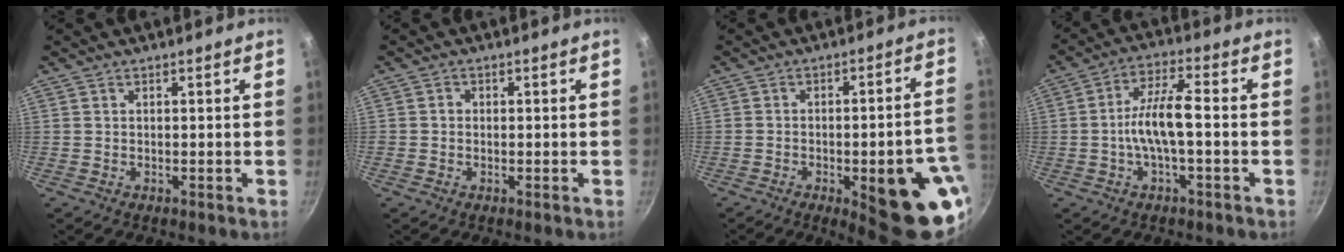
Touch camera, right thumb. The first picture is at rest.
{"total": 1.1, "force": [-0.2, 1.0, 0.3], "torque": [-0.003, 0.004, -0.005]}
{"total": 19.8, "force": [-7.0, 5.9, 17.6], "torque": [-0.167, 0.024, -0.083]}
{"total": 8.4, "force": [-1.4, 2.4, 7.9], "torque": [-0.152, 0.030, -0.034]}